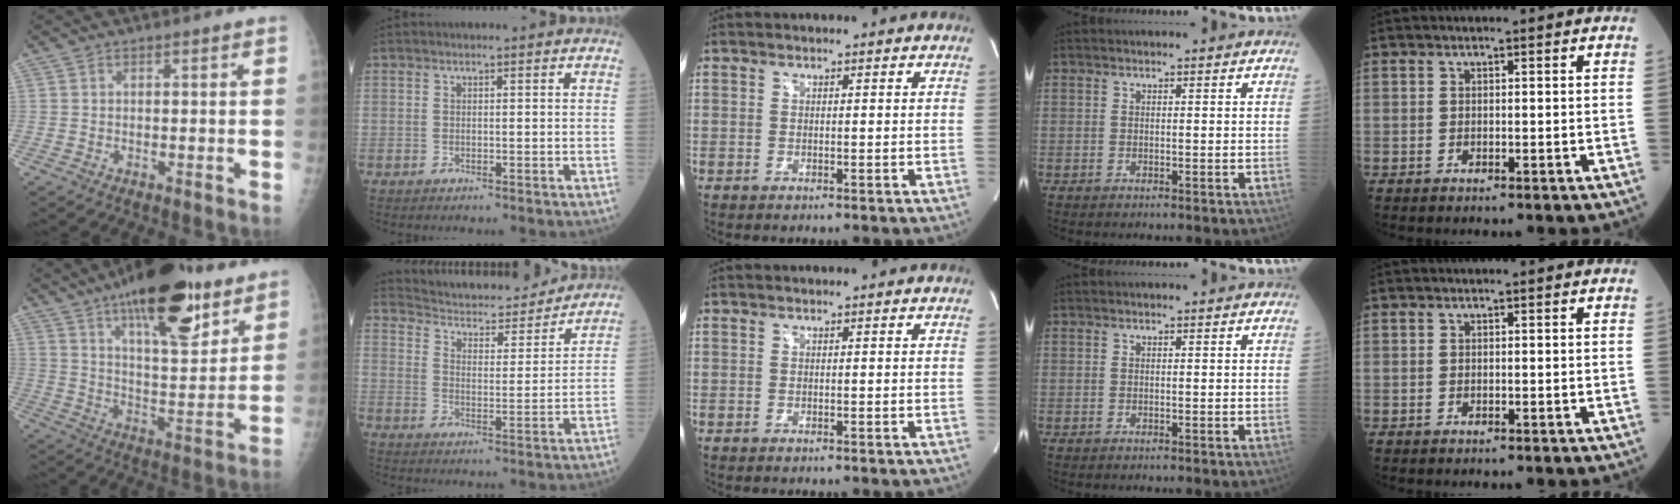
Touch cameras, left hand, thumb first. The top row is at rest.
{"thumb": {"total": 23.3, "force": [14.3, 8.5, 16.3], "torque": [-0.217, -0.057, 0.225]}, "index": {"total": 15.6, "force": [14.8, 2.9, 3.7], "torque": [-0.053, -0.006, 0.204]}}